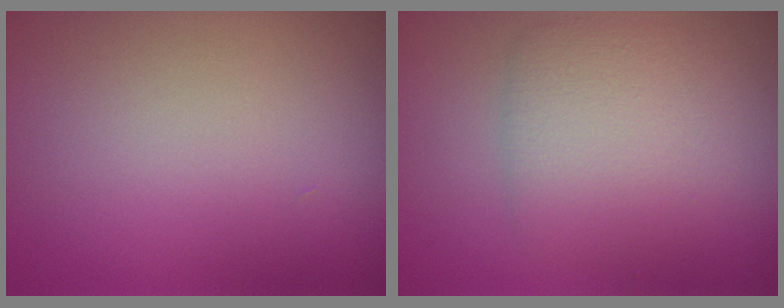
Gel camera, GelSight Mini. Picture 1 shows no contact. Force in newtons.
{"total": 4.0, "press": 4.0, "slide": 0.0}